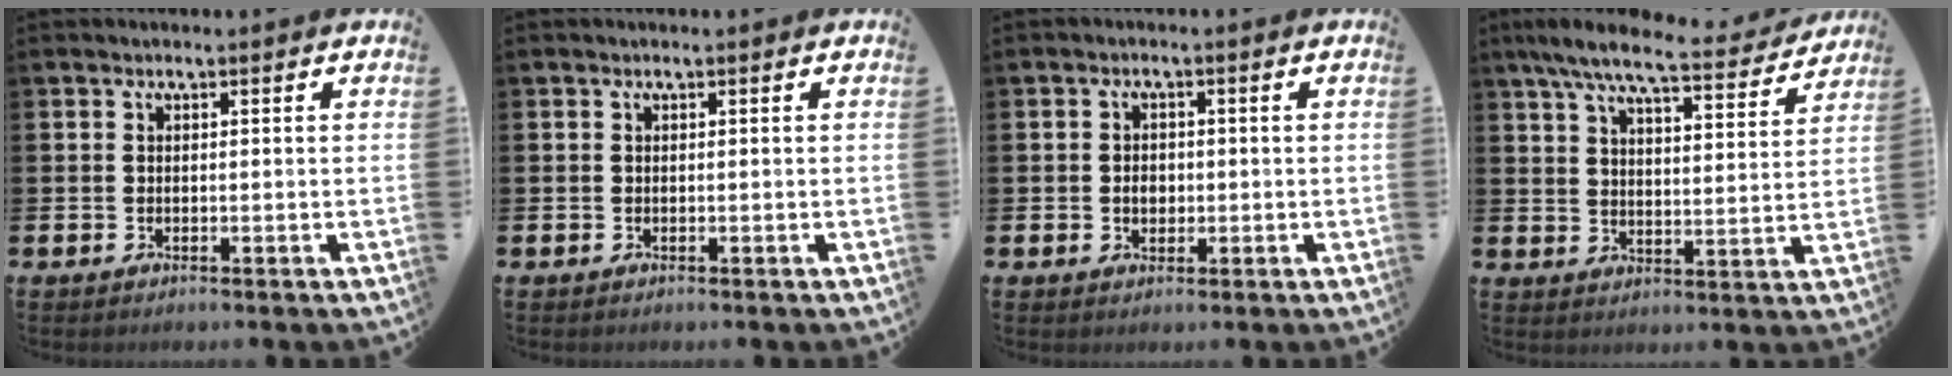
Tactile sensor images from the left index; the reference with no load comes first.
{"total": 0.0}
{"total": 2.3, "force": [-0.2, 1.7, 1.4], "torque": [-0.007, -0.002, -0.011]}
{"total": 8.6, "force": [7.5, 1.4, 3.8], "torque": [-0.090, -0.038, 0.130]}